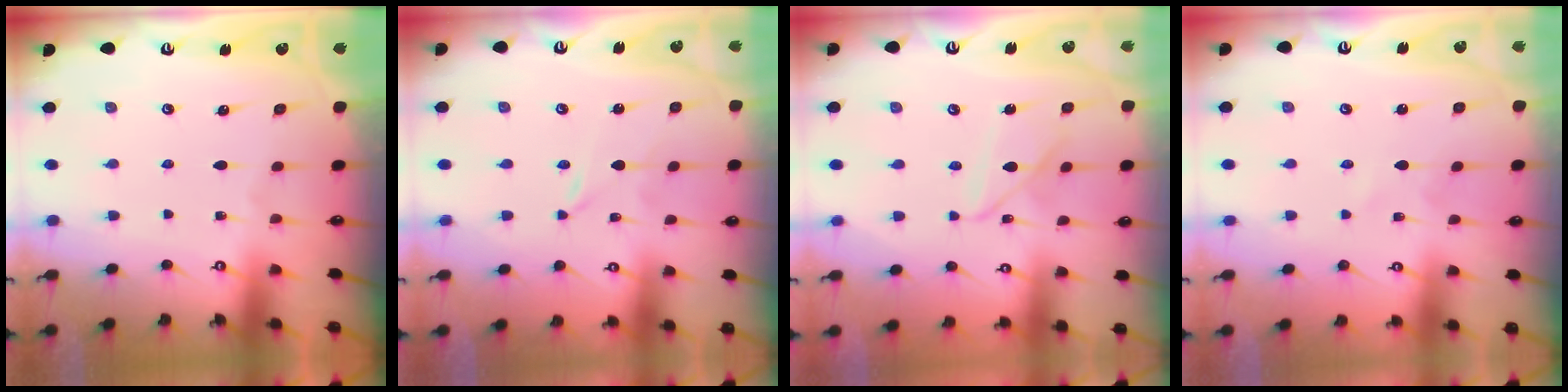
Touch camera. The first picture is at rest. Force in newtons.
{"total": 0.0}
{"total": 9.0, "press": 9.0, "slide": 0.7}
{"total": 0.6, "press": 0.6, "slide": 0.1}